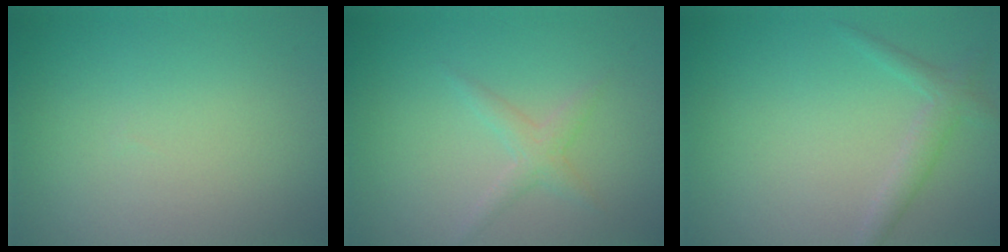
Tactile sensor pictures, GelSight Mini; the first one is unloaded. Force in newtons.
{"total": 1.5, "press": 1.5, "slide": 0.1}
{"total": 1.9, "press": 1.9, "slide": 0.2}